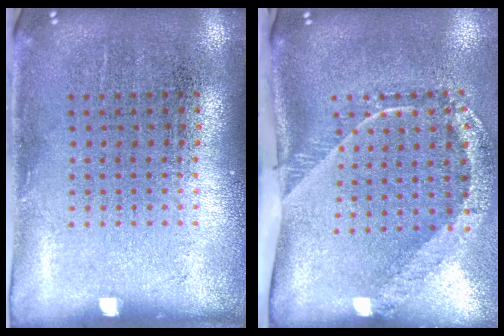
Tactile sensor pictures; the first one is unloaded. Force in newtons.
{"total": 2.5, "press": 1.6, "slide": 1.8}